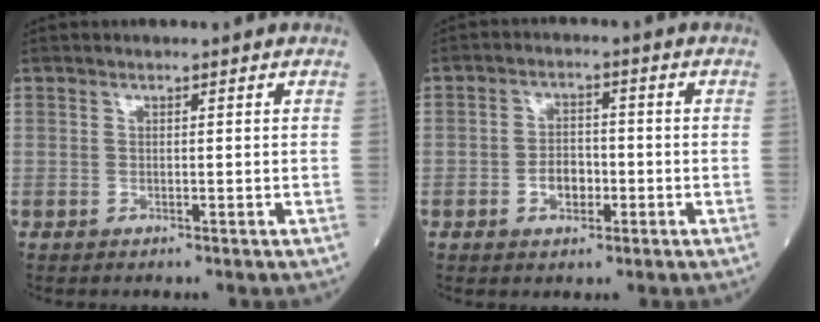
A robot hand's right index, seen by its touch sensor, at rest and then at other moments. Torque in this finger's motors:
{"motor_torque": [0.21, -0.02, 0.11, 0.02]}